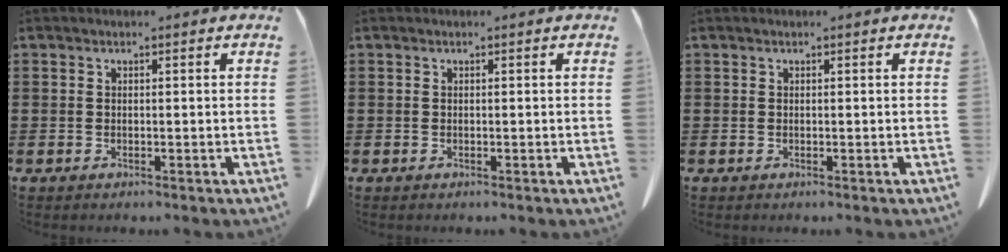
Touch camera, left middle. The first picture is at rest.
{"total": 0.0}
{"total": 0.0}